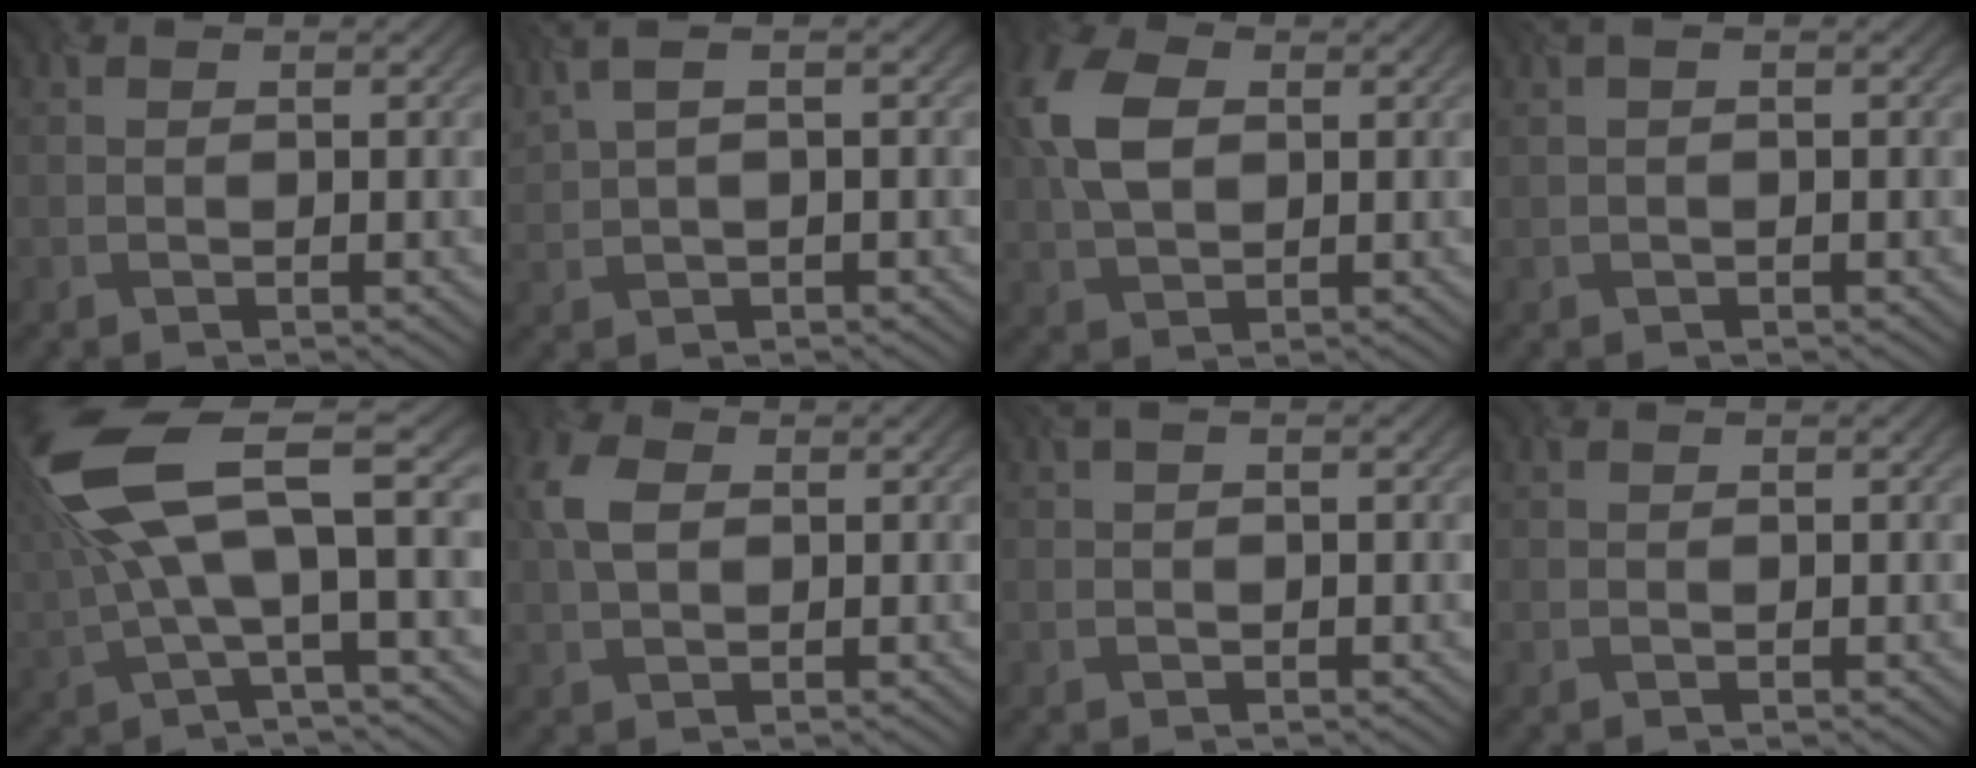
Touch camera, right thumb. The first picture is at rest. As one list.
[{"total": 3.8, "force": [2.0, 1.1, 3.0], "torque": [-0.073, 0.010, 0.042]}, {"total": 7.9, "force": [1.6, 5.0, 6.0], "torque": [-0.157, 0.012, 0.024]}, {"total": 0.7, "force": [0.2, 0.1, 0.6], "torque": [-0.014, 0.004, 0.003]}, {"total": 12.6, "force": [2.4, 3.5, 11.8], "torque": [-0.253, 0.002, 0.048]}, {"total": 4.0, "force": [0.8, 2.6, 3.0], "torque": [-0.072, 0.008, 0.011]}, {"total": 0.5, "force": [0.1, 0.3, 0.4], "torque": [-0.009, 0.002, 0.001]}, {"total": 0.0}]